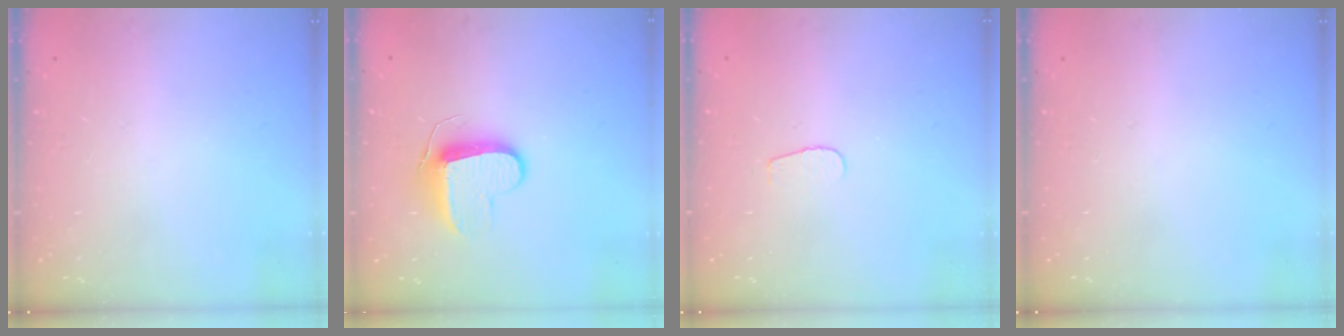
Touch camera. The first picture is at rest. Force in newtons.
{"total": 9.5, "press": 9.5, "slide": 0.0}
{"total": 3.3, "press": 3.3, "slide": 0.4}
{"total": 0.0}